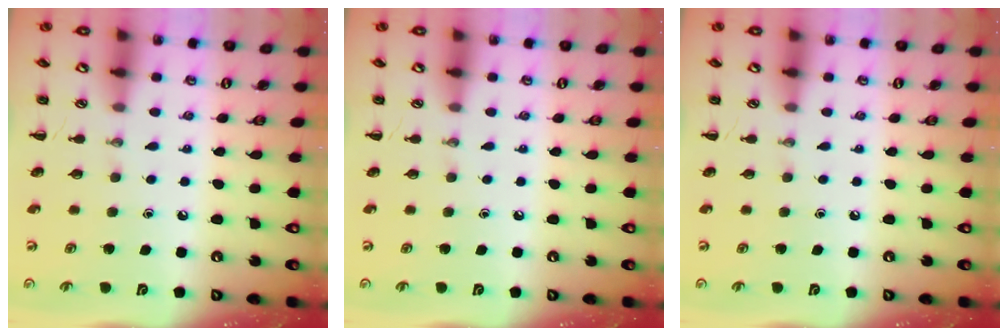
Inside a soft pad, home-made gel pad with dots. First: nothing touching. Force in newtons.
{"total": 0.0}
{"total": 0.0}